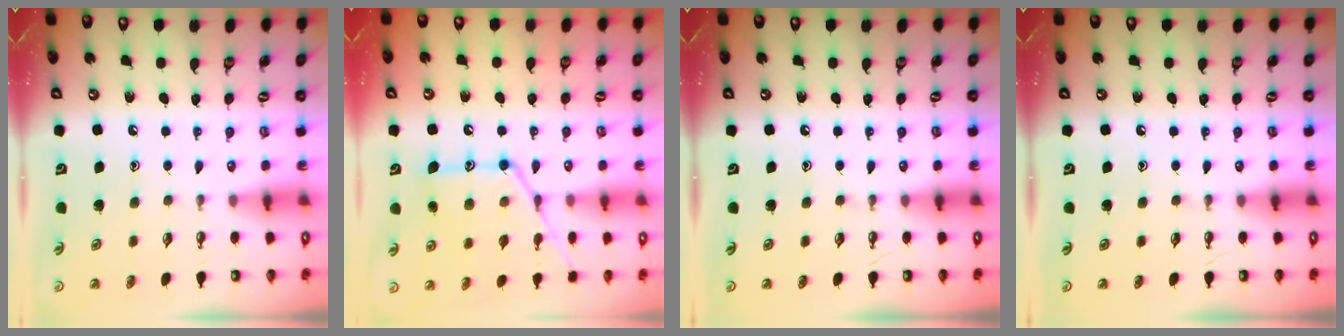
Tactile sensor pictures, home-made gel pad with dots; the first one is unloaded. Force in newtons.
{"total": 16.2, "press": 16.1, "slide": 1.4}
{"total": 0.0}
{"total": 0.0}